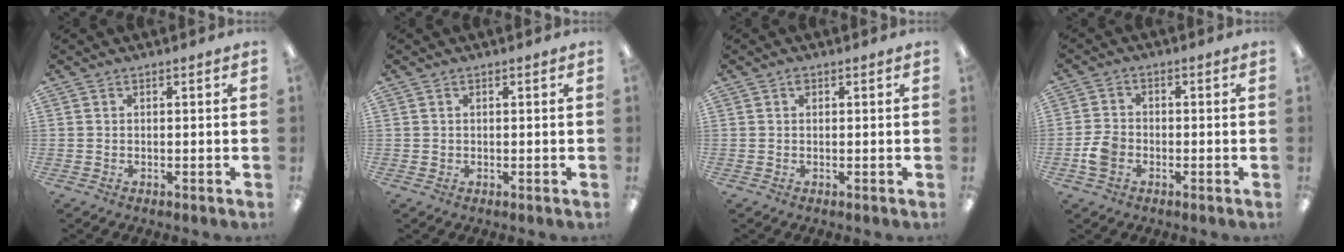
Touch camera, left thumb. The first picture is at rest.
{"total": 0.5, "force": [0.2, 0.5, -0.1], "torque": [0.001, 0.004, 0.003]}
{"total": 0.9, "force": [0.4, 0.5, 0.5], "torque": [-0.012, 0.004, 0.007]}
{"total": 5.0, "force": [-1.8, 3.8, 2.7], "torque": [-0.056, 0.010, -0.034]}